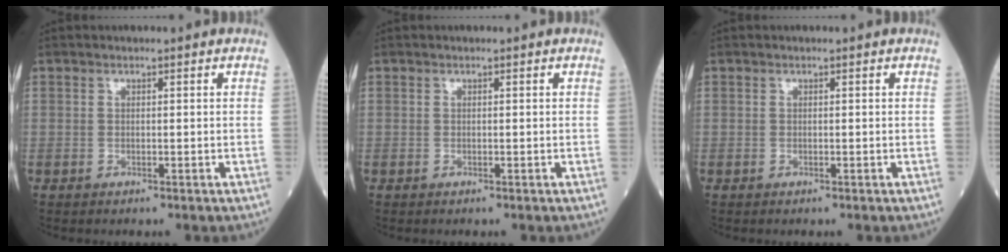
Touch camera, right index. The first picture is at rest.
{"total": 0.0}
{"total": 0.0}